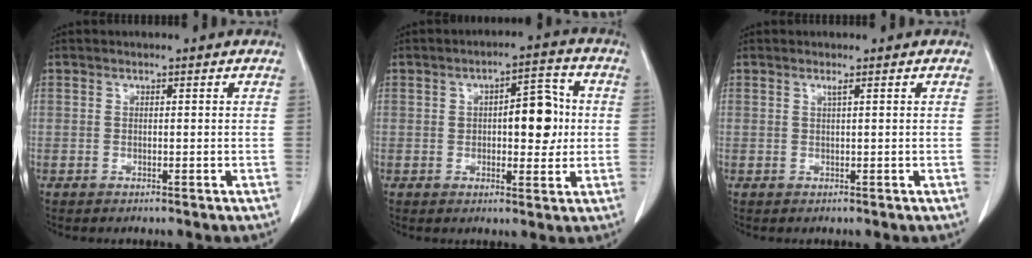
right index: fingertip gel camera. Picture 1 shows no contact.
{"total": 7.9, "force": [0.6, 3.2, 7.2], "torque": [-0.096, 0.019, 0.011]}
{"total": 0.6, "force": [0.3, -0.2, 0.5], "torque": [-0.016, -0.002, 0.011]}